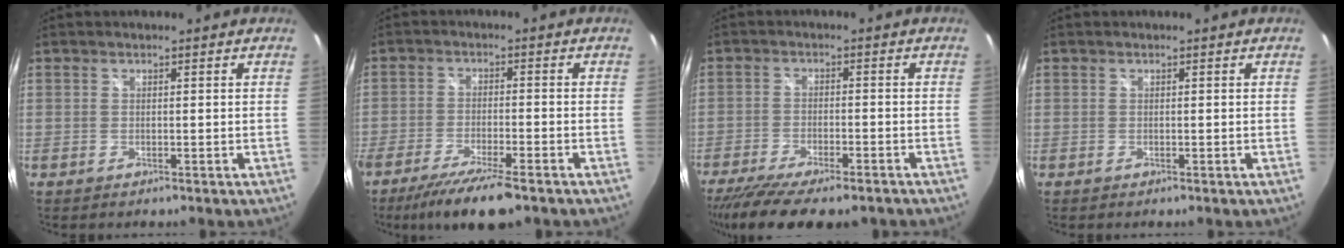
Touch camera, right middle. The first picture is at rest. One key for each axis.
{"total": 10.9, "fx": -8.3, "fy": 1.9, "fz": 6.8, "tx": -0.144, "ty": -0.030, "tz": -0.141}
{"total": 13.9, "fx": -11.1, "fy": 3.0, "fz": 7.7, "tx": -0.158, "ty": -0.051, "tz": -0.173}
{"total": 0.0}